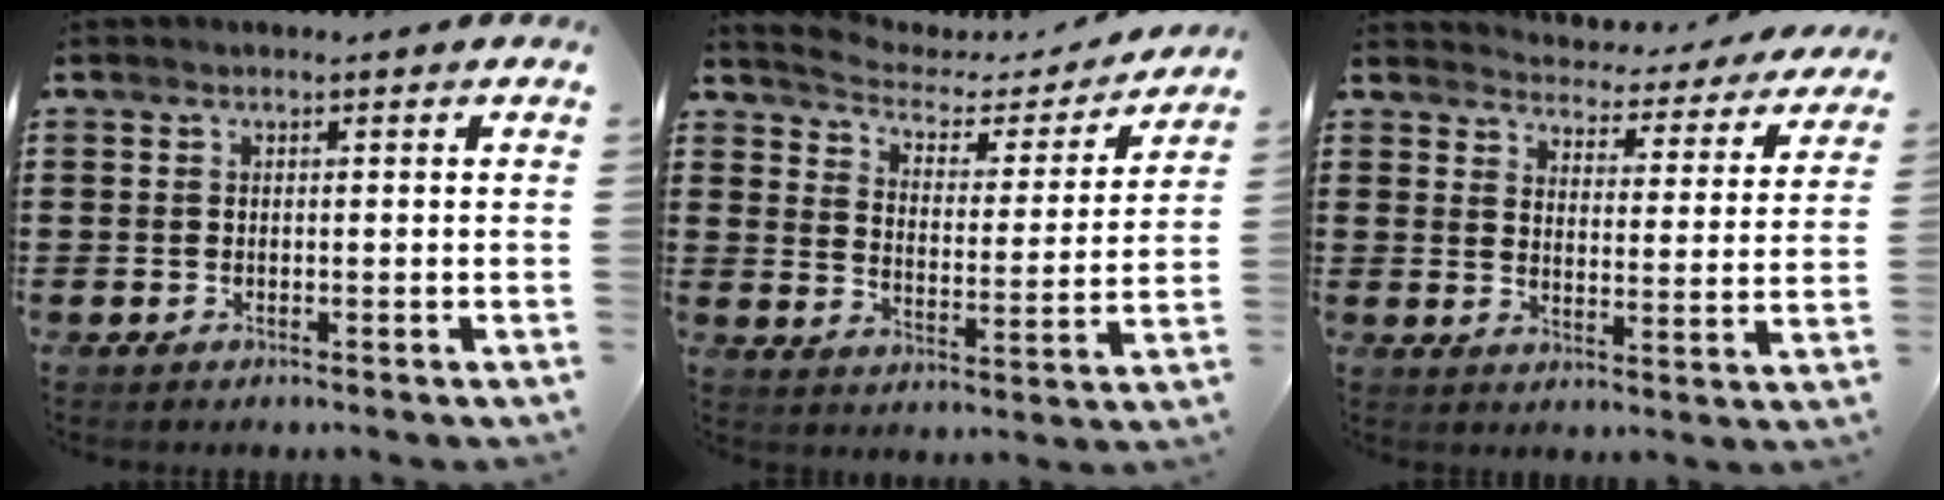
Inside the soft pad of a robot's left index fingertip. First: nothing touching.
{"total": 2.9, "force": [2.6, 1.0, 0.7], "torque": [-0.035, -0.024, 0.035]}
{"total": 3.5, "force": [3.5, 0.1, 0.0], "torque": [-0.025, -0.035, 0.055]}